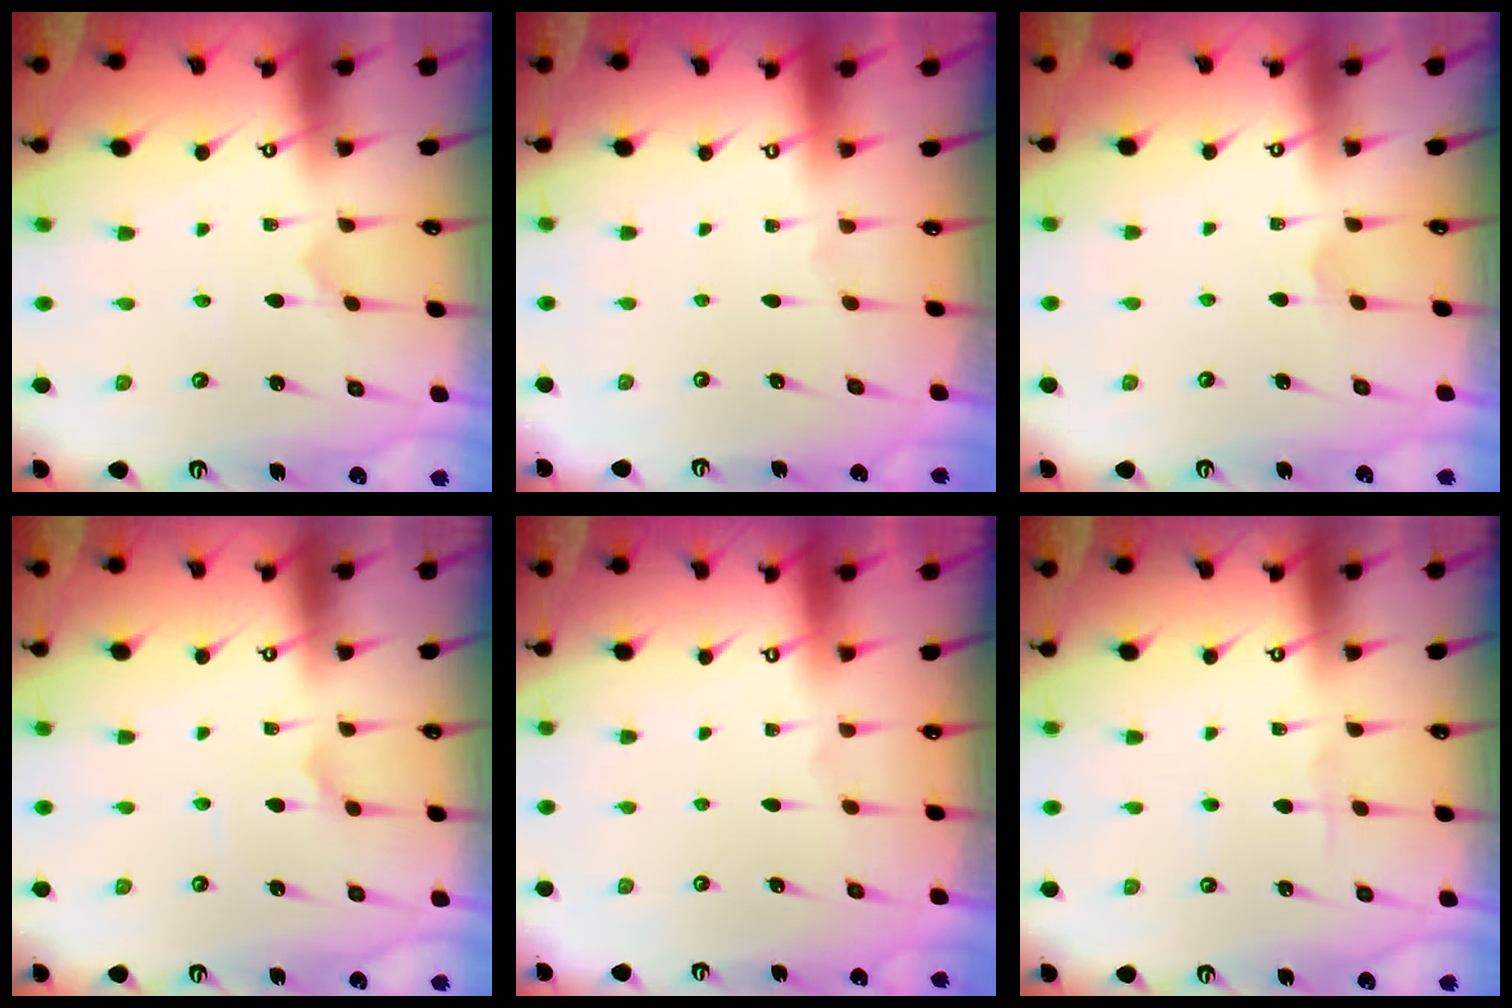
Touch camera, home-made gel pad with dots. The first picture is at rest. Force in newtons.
{"total": 0.0}
{"total": 4.2, "press": 4.2, "slide": 0.3}
{"total": 1.6, "press": 1.6, "slide": 0.1}
{"total": 0.0}
{"total": 2.2, "press": 2.2, "slide": 0.3}